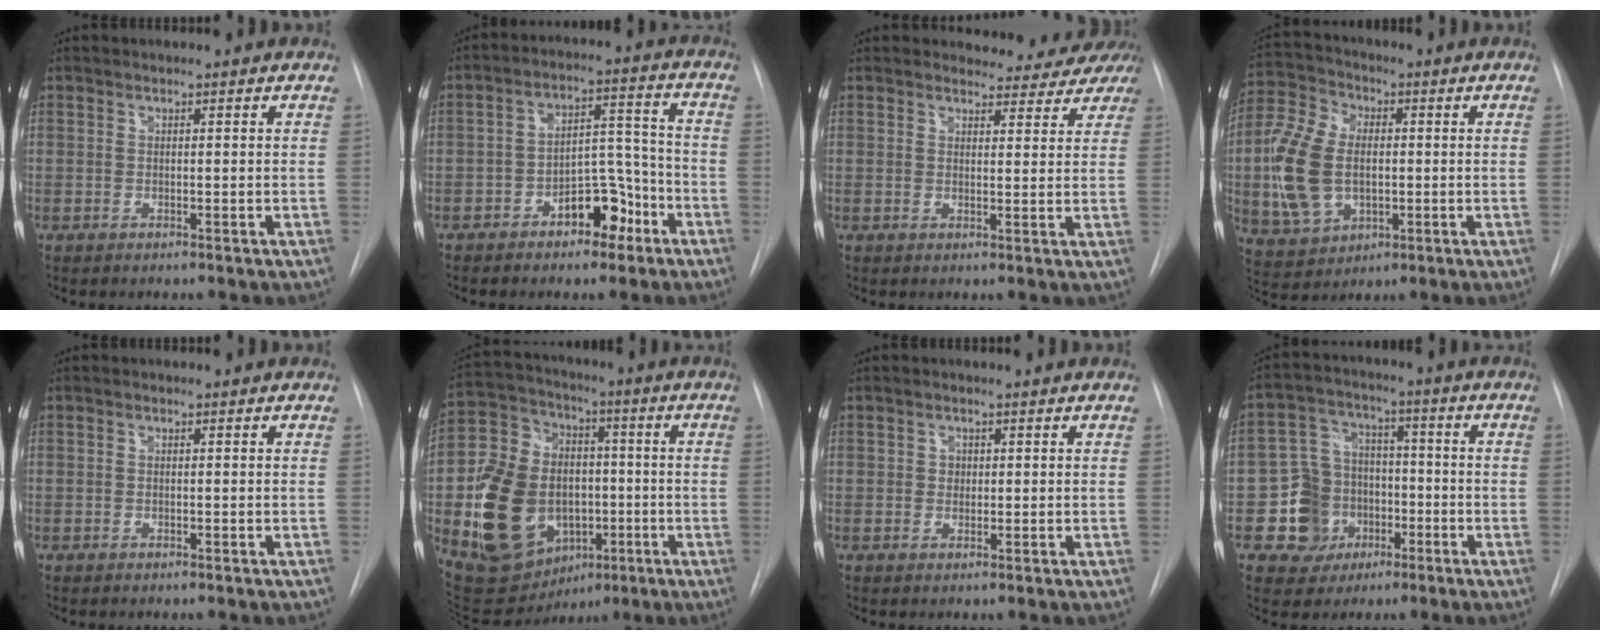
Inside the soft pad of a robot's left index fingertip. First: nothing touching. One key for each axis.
{"total": 8.5, "fx": -4.9, "fy": 4.2, "fz": 5.5, "tx": -0.080, "ty": 0.032, "tz": -0.075}
{"total": 7.8, "fx": 7.4, "fy": 2.4, "fz": 0.4, "tx": 0.020, "ty": -0.008, "tz": 0.063}
{"total": 13.5, "fx": -0.6, "fy": 9.2, "fz": 9.9, "tx": -0.237, "ty": 0.016, "tz": -0.005}
{"total": 0.0}
{"total": 20.5, "fx": -4.3, "fy": 15.2, "fz": 13.1, "tx": -0.248, "ty": 0.038, "tz": -0.046}
{"total": 1.3, "fx": 0.2, "fy": 1.2, "fz": 0.4, "tx": -0.004, "ty": 0.000, "tz": 0.002}
{"total": 9.8, "fx": -3.5, "fy": 8.9, "fz": 1.8, "tx": -0.026, "ty": 0.032, "tz": -0.048}